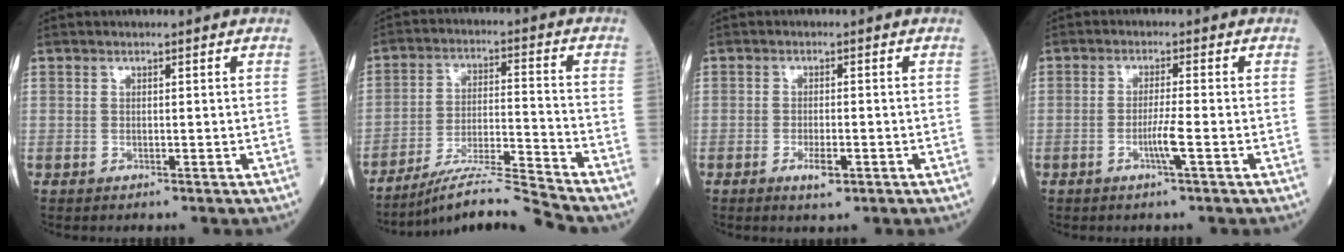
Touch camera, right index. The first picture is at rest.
{"total": 9.9, "force": [-9.3, -2.2, 2.7], "torque": [-0.044, 0.009, -0.164]}
{"total": 2.9, "force": [-1.4, 0.7, 2.4], "torque": [-0.041, -0.002, -0.021]}
{"total": 3.2, "force": [-1.2, -0.6, 2.8], "torque": [-0.057, -0.005, -0.025]}